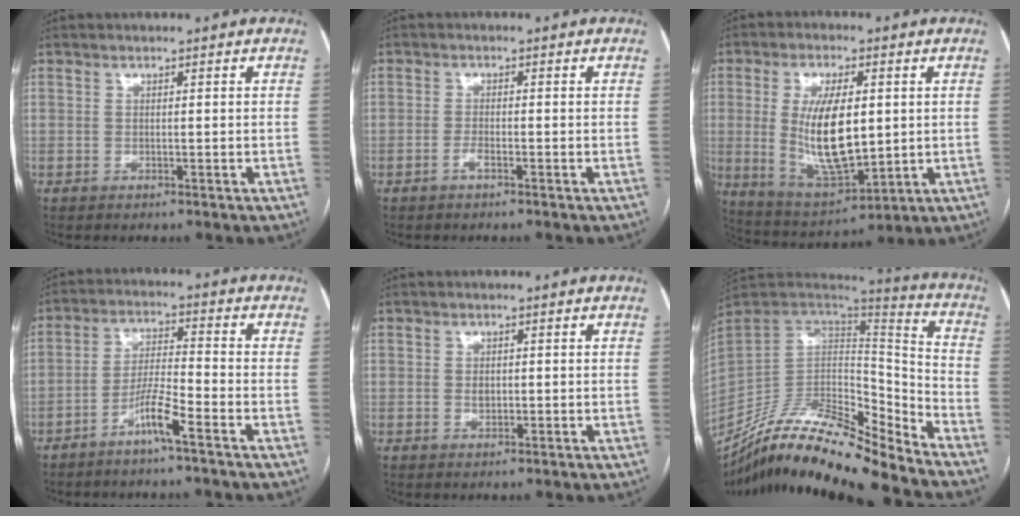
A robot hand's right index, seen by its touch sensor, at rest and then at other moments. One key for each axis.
{"total": 1.4, "fx": -0.9, "fy": 0.2, "fz": 1.1, "tx": -0.021, "ty": 0.001, "tz": -0.018}
{"total": 13.6, "fx": 0.9, "fy": 5.1, "fz": 12.5, "tx": -0.247, "ty": -0.007, "tz": 0.029}
{"total": 6.0, "fx": -3.9, "fy": -0.1, "fz": 4.6, "tx": -0.091, "ty": 0.002, "tz": -0.079}
{"total": 1.3, "fx": -0.1, "fy": 1.0, "fz": 0.8, "tx": -0.014, "ty": 0.002, "tz": 0.000}
{"total": 23.1, "fx": -20.5, "fy": 3.0, "fz": 10.3, "tx": -0.197, "ty": 0.008, "tz": -0.354}